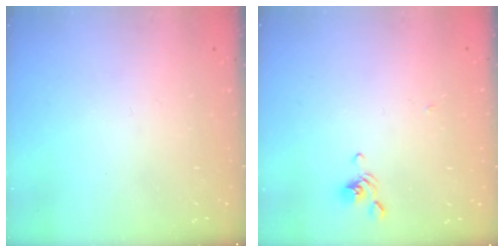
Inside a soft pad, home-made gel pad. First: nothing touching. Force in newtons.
{"total": 3.8, "press": 3.7, "slide": 0.4}